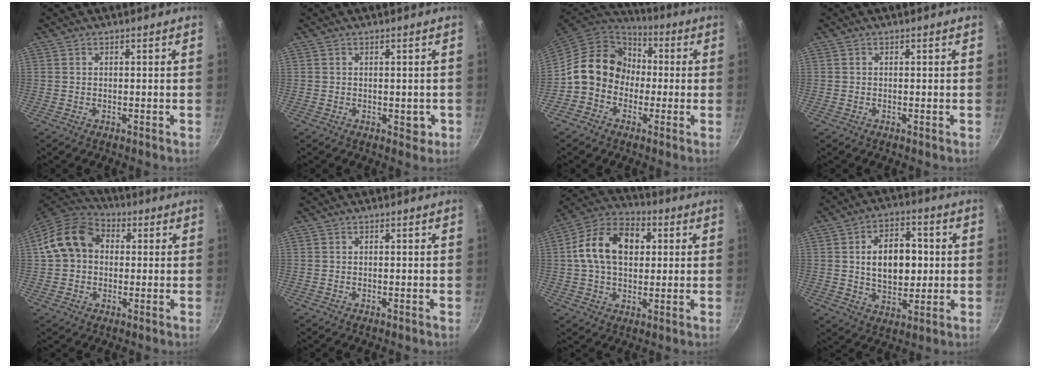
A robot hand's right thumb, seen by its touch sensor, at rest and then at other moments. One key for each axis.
{"total": 2.3, "fx": -0.4, "fy": 1.6, "fz": 1.6, "tx": -0.009, "ty": 0.004, "tz": -0.002}
{"total": 13.9, "fx": -0.5, "fy": 11.9, "fz": 7.0, "tx": -0.077, "ty": 0.040, "tz": -0.028}
{"total": 0.0}
{"total": 12.3, "fx": 1.7, "fy": 9.8, "fz": 7.3, "tx": -0.101, "ty": 0.026, "tz": 0.012}
{"total": 0.0}
{"total": 15.1, "fx": 2.7, "fy": 10.4, "fz": 10.6, "tx": -0.158, "ty": 0.020, "tz": 0.029}
{"total": 12.6, "fx": 1.3, "fy": 8.2, "fz": 9.5, "tx": -0.115, "ty": 0.004, "tz": 0.021}